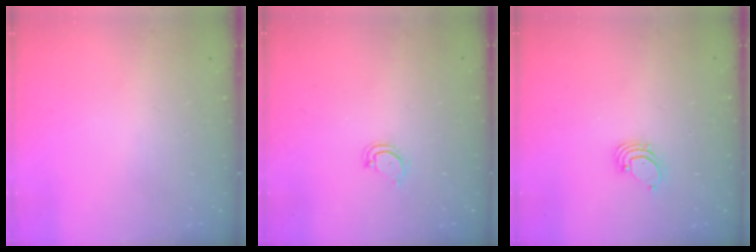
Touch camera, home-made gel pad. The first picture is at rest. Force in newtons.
{"total": 2.5, "press": 2.5, "slide": 0.1}
{"total": 1.5, "press": 1.5, "slide": 0.1}